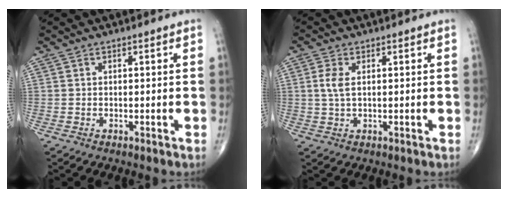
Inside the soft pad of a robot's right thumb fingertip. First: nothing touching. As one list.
[{"total": 3.5, "force": [0.7, 1.7, 3.0], "torque": [-0.077, 0.004, 0.014]}]